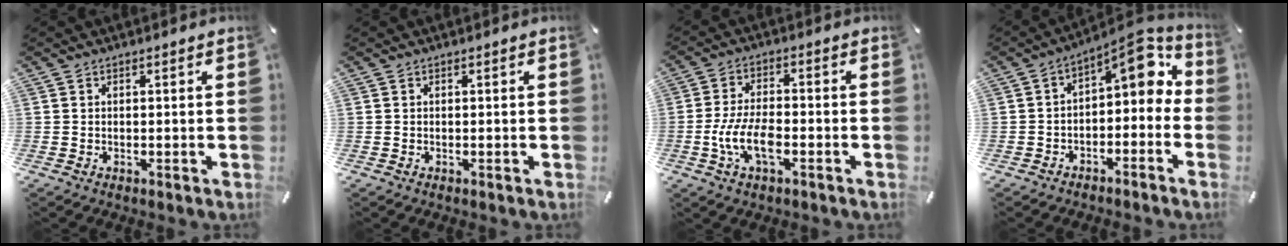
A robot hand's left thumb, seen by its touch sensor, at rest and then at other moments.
{"total": 0.0}
{"total": 8.6, "force": [-2.9, 3.9, 7.1], "torque": [-0.154, 0.000, -0.052]}
{"total": 7.3, "force": [2.8, 3.8, 5.6], "torque": [-0.067, -0.038, 0.039]}